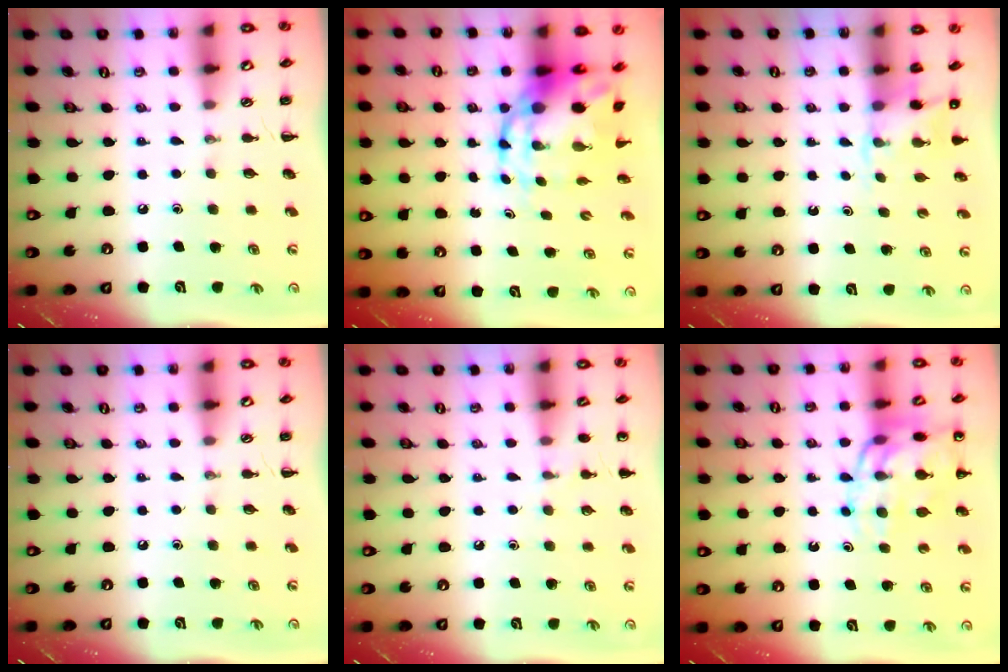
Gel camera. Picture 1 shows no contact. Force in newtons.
{"total": 10.0, "press": 9.7, "slide": 2.4}
{"total": 3.6, "press": 3.6, "slide": 0.7}
{"total": 0.0}
{"total": 6.5, "press": 6.2, "slide": 1.9}
{"total": 16.0, "press": 15.7, "slide": 2.6}